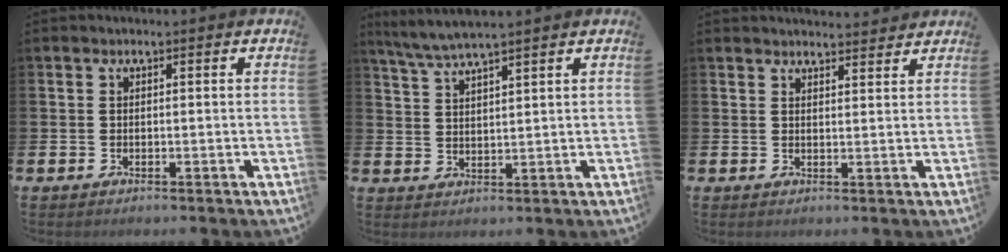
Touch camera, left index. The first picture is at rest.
{"total": 4.5, "force": [4.2, -0.3, 1.7], "torque": [-0.048, -0.014, 0.076]}
{"total": 2.7, "force": [2.7, 0.2, -0.1], "torque": [0.006, -0.019, 0.046]}